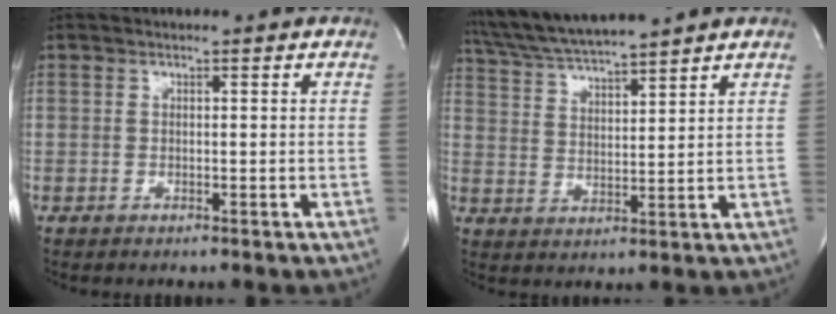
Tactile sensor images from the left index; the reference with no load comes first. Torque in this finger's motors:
{"motor_torque": [0.10, -0.18, 0.34, 0.10]}